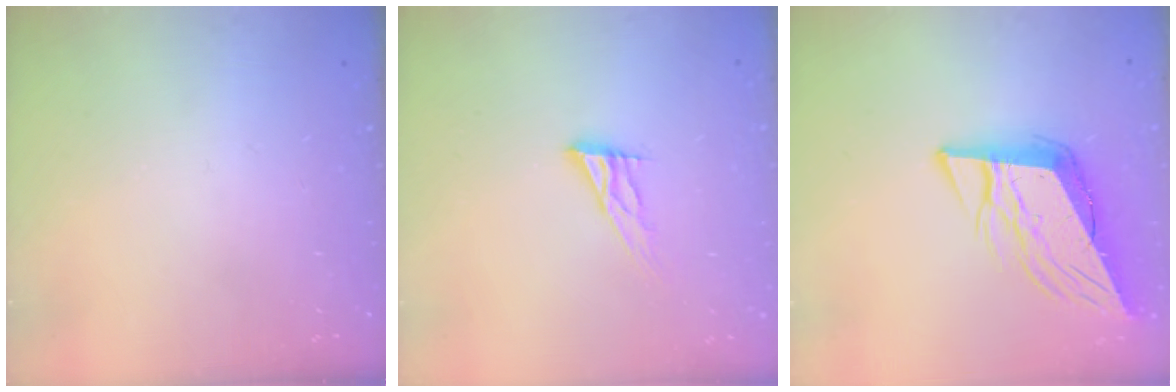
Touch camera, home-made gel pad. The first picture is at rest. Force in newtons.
{"total": 9.2, "press": 9.1, "slide": 0.7}
{"total": 11.8, "press": 11.2, "slide": 3.6}